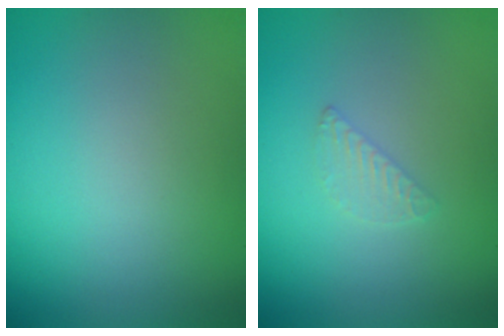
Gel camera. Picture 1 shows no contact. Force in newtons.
{"total": 1.1, "press": 1.1, "slide": 0.1}